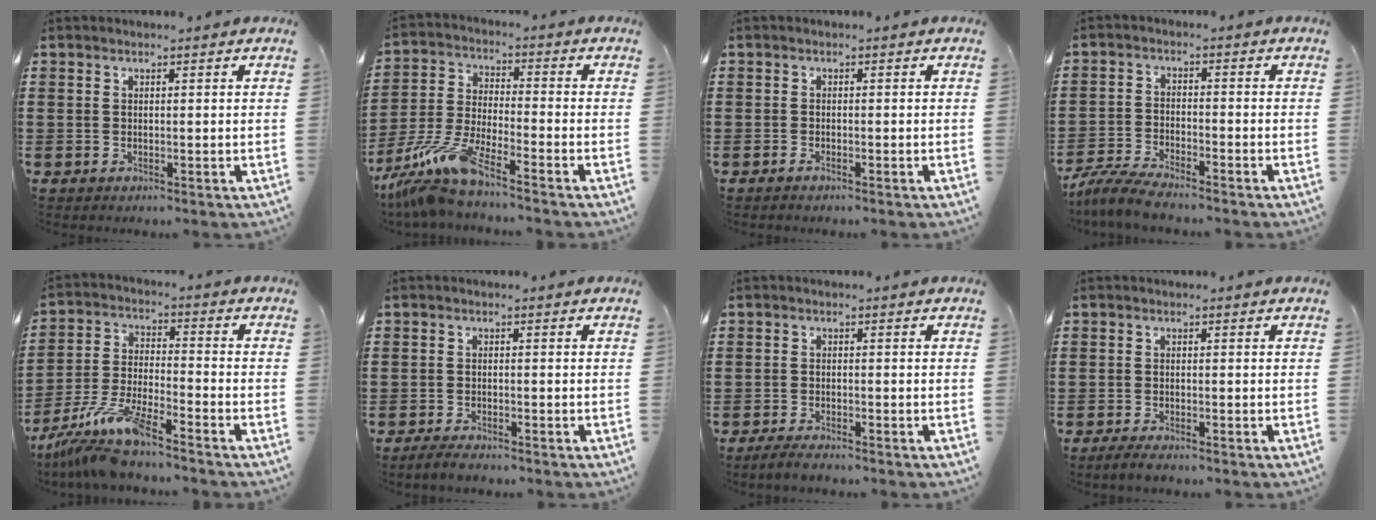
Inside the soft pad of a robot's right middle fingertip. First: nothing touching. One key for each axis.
{"total": 8.8, "fx": -7.2, "fy": 0.2, "fz": 5.1, "tx": -0.134, "ty": -0.022, "tz": -0.149}
{"total": 0.6, "fx": -0.4, "fy": 0.0, "fz": 0.4, "tx": -0.010, "ty": -0.005, "tz": -0.007}
{"total": 5.4, "fx": -5.1, "fy": 0.4, "fz": 1.7, "tx": -0.049, "ty": -0.008, "tz": -0.103}
{"total": 9.7, "fx": -8.3, "fy": 0.3, "fz": 4.9, "tx": -0.109, "ty": -0.006, "tz": -0.167}
{"total": 2.3, "fx": -2.1, "fy": 0.4, "fz": 0.8, "tx": -0.024, "ty": -0.002, "tz": -0.042}
{"total": 2.3, "fx": -2.1, "fy": 0.3, "fz": 0.9, "tx": -0.025, "ty": -0.002, "tz": -0.042}
{"total": 1.8, "fx": -1.6, "fy": 0.2, "fz": 0.8, "tx": -0.024, "ty": -0.003, "tz": -0.032}